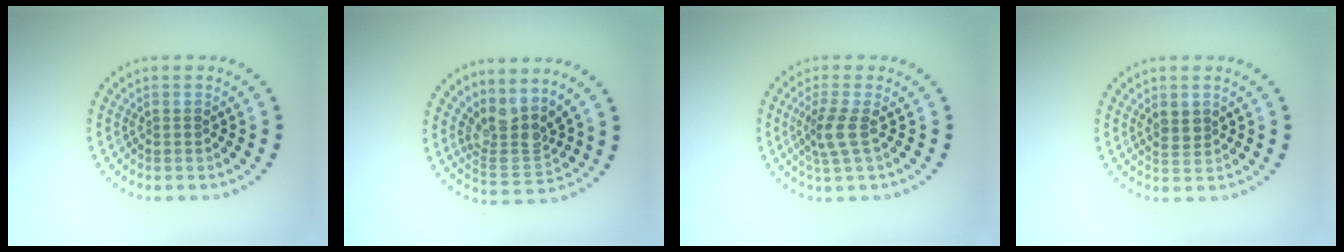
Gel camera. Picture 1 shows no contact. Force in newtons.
{"total": 3.6, "press": 2.7, "slide": 2.4}
{"total": 2.4, "press": 1.8, "slide": 1.6}
{"total": 1.5, "press": 1.4, "slide": 0.5}